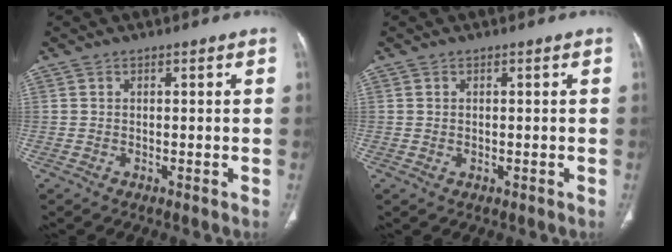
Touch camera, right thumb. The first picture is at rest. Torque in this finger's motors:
{"motor_torque": [-0.85, 0.01, -0.50, 0.44, 0.08]}